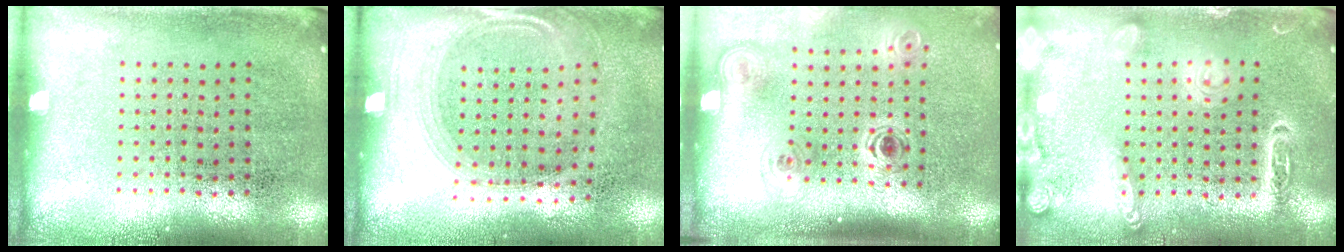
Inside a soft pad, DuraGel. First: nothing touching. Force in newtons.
{"total": 1.5, "press": 1.3, "slide": 0.7}
{"total": 2.1, "press": 1.4, "slide": 1.5}
{"total": 1.9, "press": 1.8, "slide": 0.4}